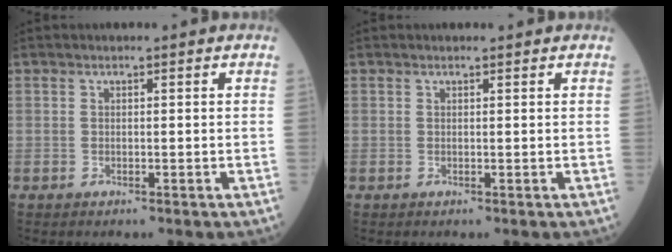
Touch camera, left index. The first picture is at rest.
{"total": 0.5, "force": [0.5, 0.1, 0.1], "torque": [-0.006, 0.001, 0.008]}